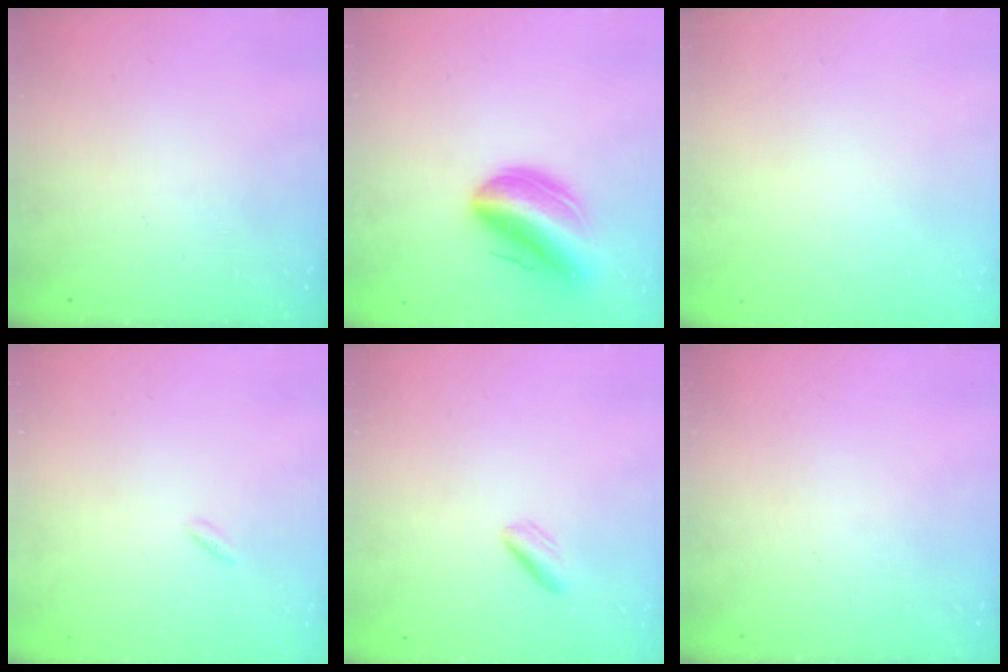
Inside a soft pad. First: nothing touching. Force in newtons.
{"total": 15.9, "press": 15.3, "slide": 4.1}
{"total": 2.2, "press": 2.2, "slide": 0.1}
{"total": 0.8, "press": 0.7, "slide": 0.5}
{"total": 2.2, "press": 2.1, "slide": 0.6}
{"total": 0.0}